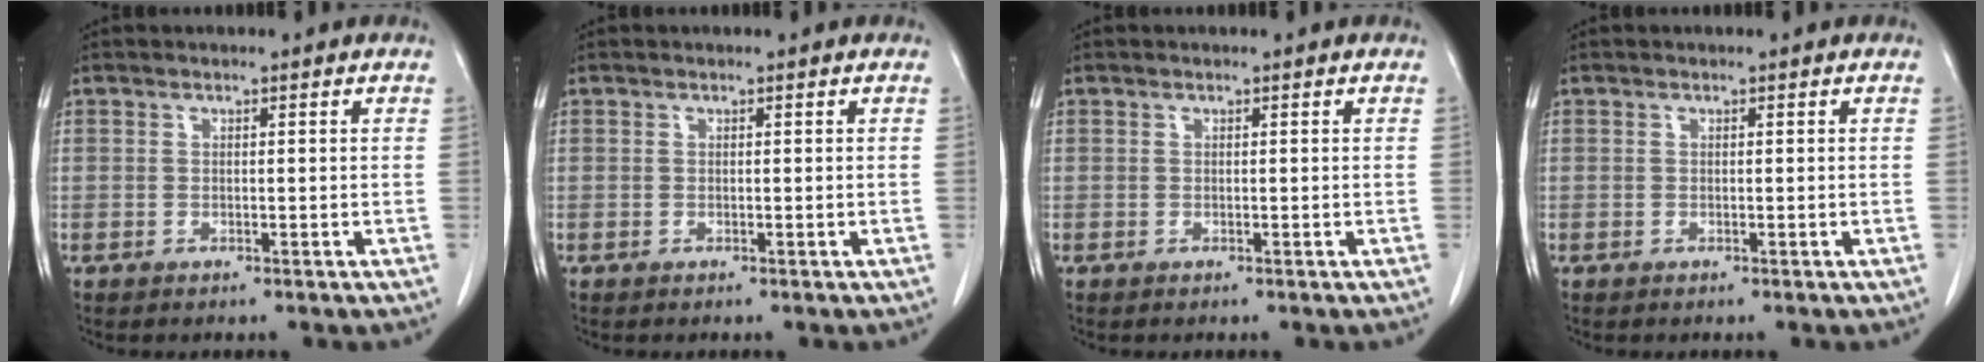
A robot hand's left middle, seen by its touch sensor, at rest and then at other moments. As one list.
[{"total": 0.0}, {"total": 0.0}, {"total": 0.0}]